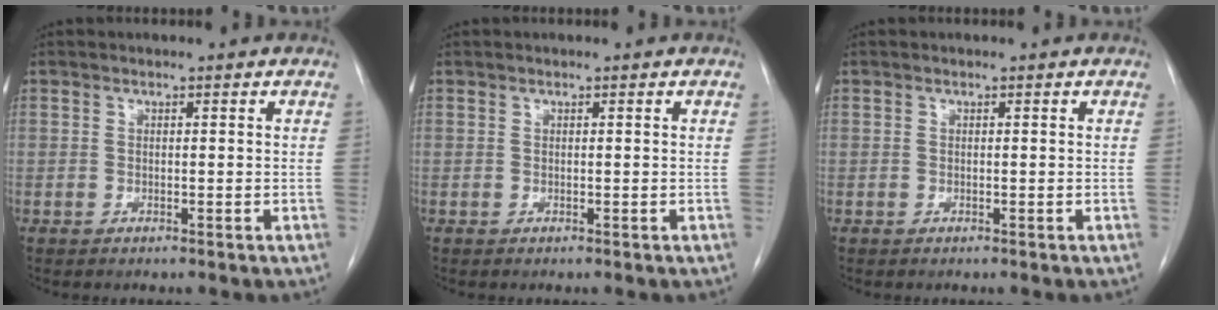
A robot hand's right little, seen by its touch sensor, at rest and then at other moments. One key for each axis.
{"total": 0.0}
{"total": 0.0}